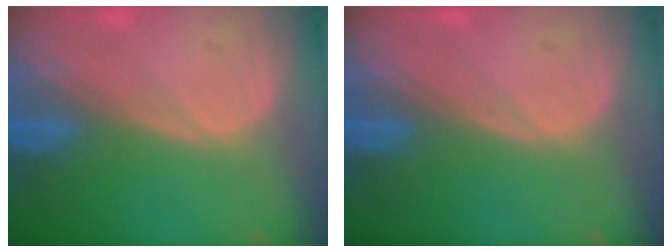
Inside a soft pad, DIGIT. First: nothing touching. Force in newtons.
{"total": 0.0}